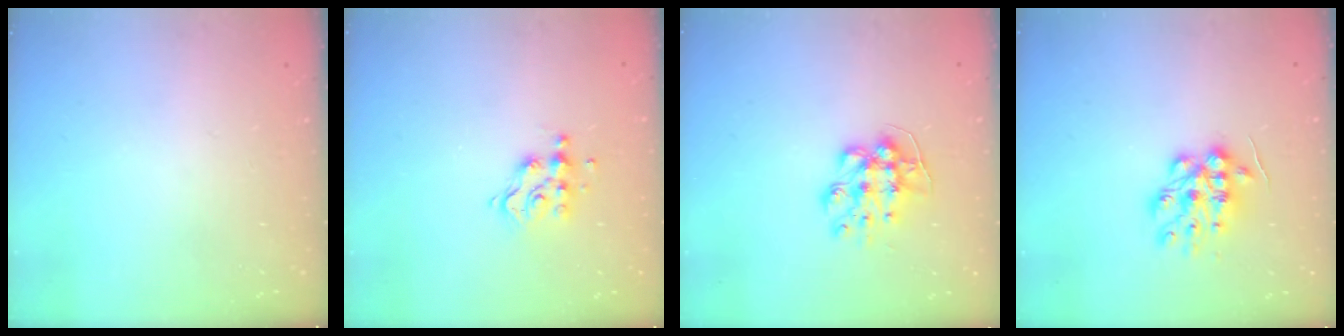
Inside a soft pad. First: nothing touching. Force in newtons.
{"total": 8.0, "press": 8.0, "slide": 0.6}
{"total": 10.7, "press": 10.7, "slide": 0.7}
{"total": 12.8, "press": 12.8, "slide": 0.3}